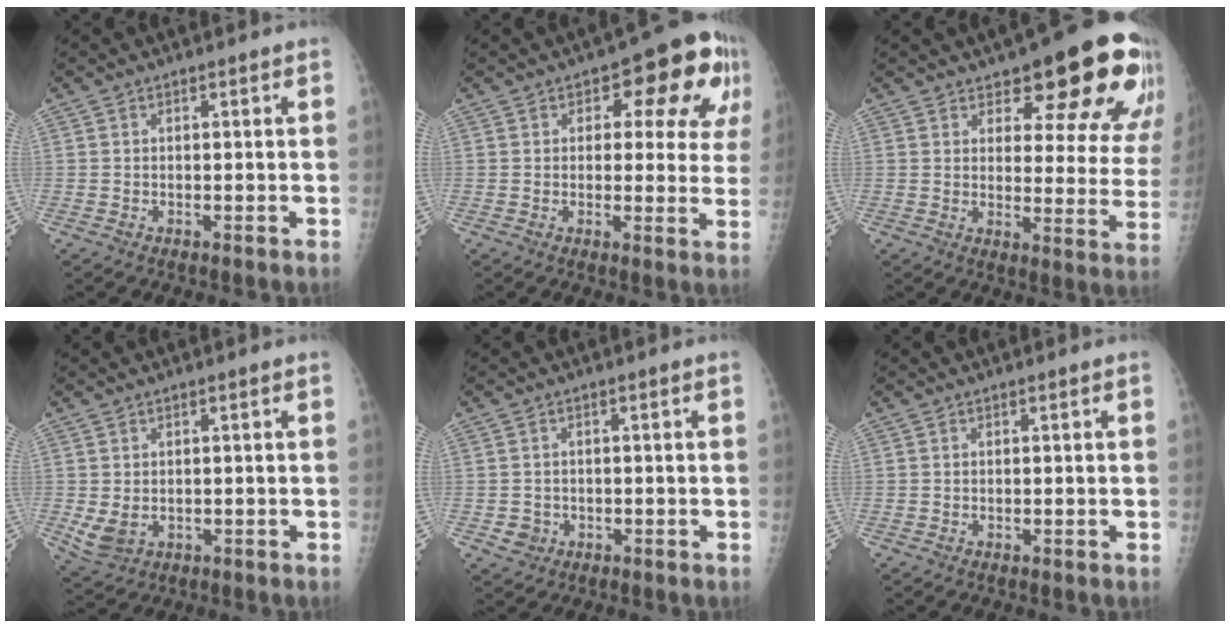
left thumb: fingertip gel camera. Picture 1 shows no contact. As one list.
[{"total": 13.3, "force": [5.1, 6.8, 10.2], "torque": [-0.070, 0.002, 0.056]}, {"total": 19.3, "force": [12.8, 6.9, 12.7], "torque": [-0.115, -0.066, 0.153]}, {"total": 4.4, "force": [-0.4, 3.3, 2.9], "torque": [-0.056, -0.012, 0.006]}, {"total": 2.4, "force": [-0.7, 2.2, 0.6], "torque": [0.001, 0.005, -0.005]}, {"total": 0.0}]